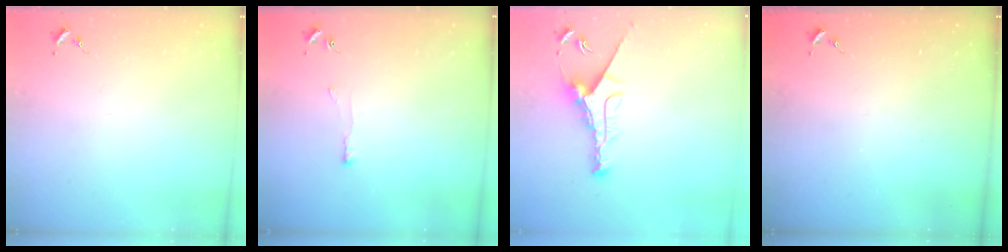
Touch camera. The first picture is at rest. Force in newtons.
{"total": 3.3, "press": 3.3, "slide": 0.3}
{"total": 9.4, "press": 9.4, "slide": 0.3}
{"total": 0.0}